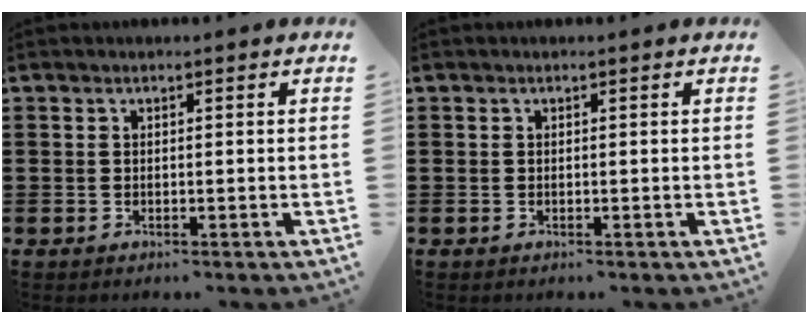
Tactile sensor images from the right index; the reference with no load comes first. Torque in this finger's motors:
{"motor_torque": [-0.93, 1.21, 0.01, 0.00]}